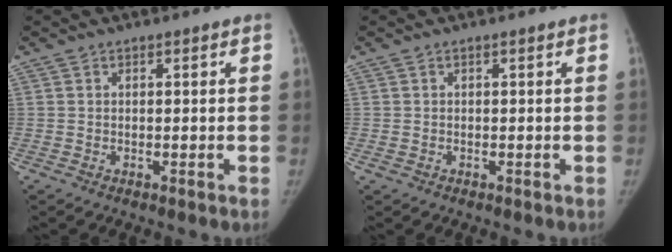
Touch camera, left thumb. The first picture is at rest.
{"total": 0.7, "force": [-0.1, 0.4, 0.5], "torque": [-0.015, 0.005, 0.003]}